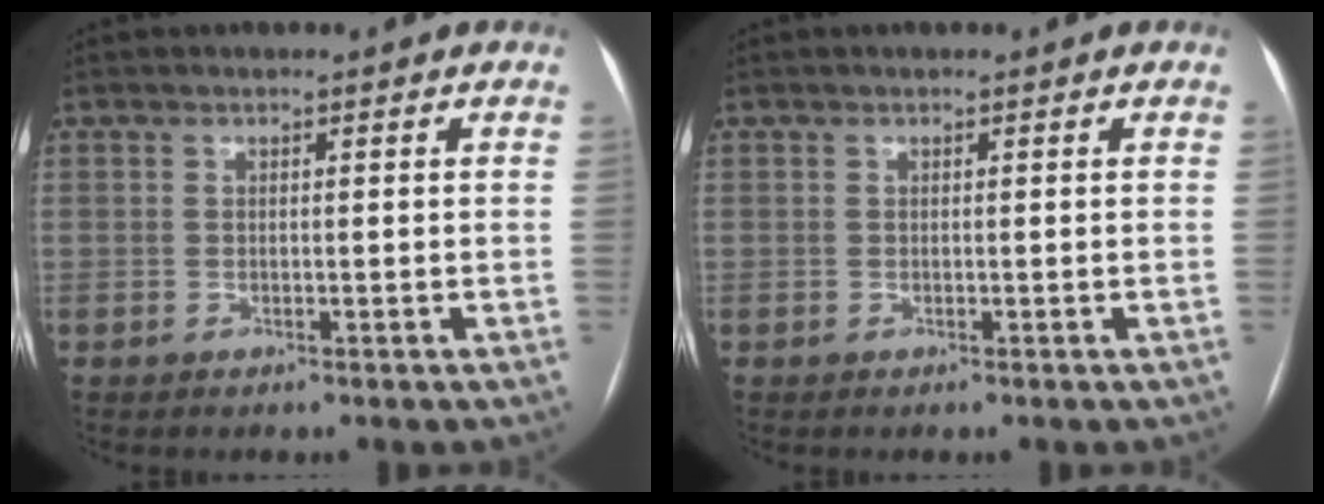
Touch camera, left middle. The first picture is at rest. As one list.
[{"total": 0.0}]